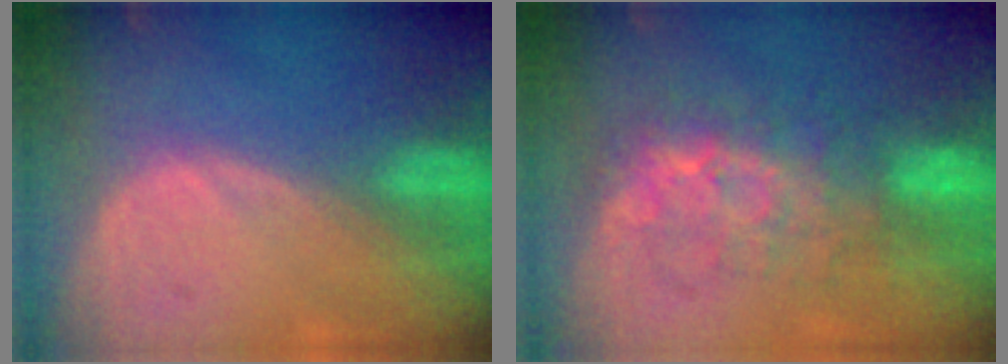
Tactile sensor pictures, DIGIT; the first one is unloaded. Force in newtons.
{"total": 7.8, "press": 7.6, "slide": 1.5}